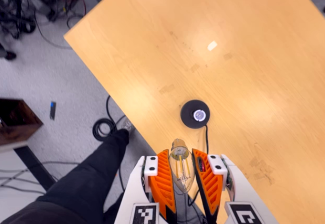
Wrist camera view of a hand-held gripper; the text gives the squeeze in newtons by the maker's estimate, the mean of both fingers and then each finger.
{"total": 9.9, "left": 9.6, "right": 10.2}